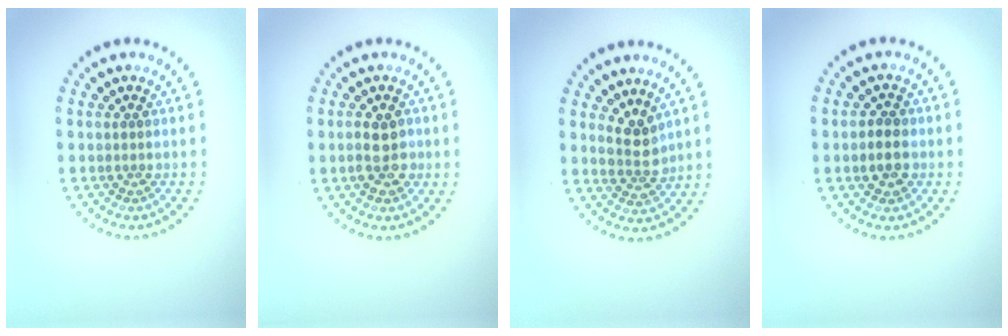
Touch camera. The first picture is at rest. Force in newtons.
{"total": 2.8, "press": 2.8, "slide": 0.3}
{"total": 2.4, "press": 2.2, "slide": 1.0}
{"total": 2.4, "press": 2.4, "slide": 0.5}